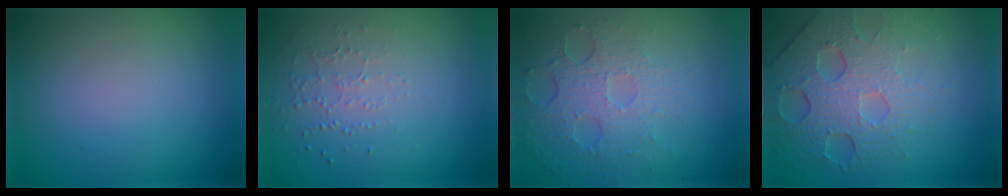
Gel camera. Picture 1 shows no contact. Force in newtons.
{"total": 1.0, "press": 0.7, "slide": 0.8}
{"total": 5.0, "press": 3.4, "slide": 3.7}
{"total": 7.1, "press": 5.0, "slide": 5.0}